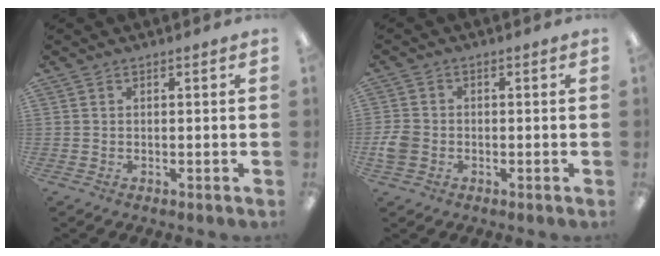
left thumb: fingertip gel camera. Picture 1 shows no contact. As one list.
[{"total": 4.4, "force": [-1.3, 3.5, 2.4], "torque": [-0.049, 0.007, -0.025]}]